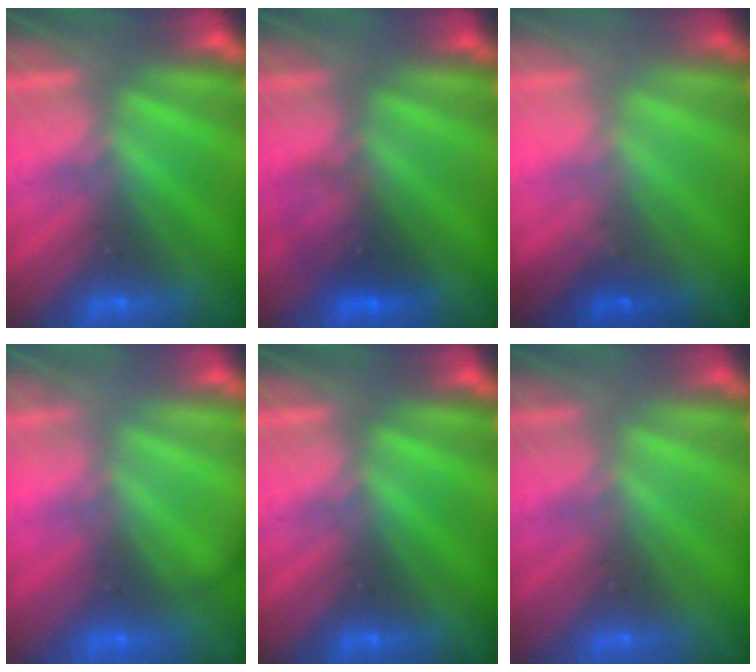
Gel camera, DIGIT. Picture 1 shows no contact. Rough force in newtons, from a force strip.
{"total": 2.9}
{"total": 1.5}
{"total": 2.1}
{"total": 0.0}
{"total": 3.7}